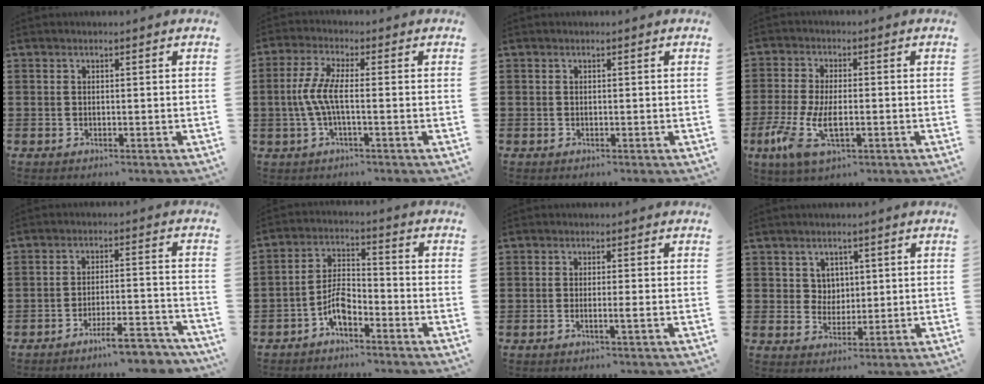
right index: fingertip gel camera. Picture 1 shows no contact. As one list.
[{"total": 5.5, "force": [-0.9, 1.1, 5.3], "torque": [-0.131, -0.012, -0.028]}, {"total": 0.0}, {"total": 8.7, "force": [-2.6, 3.6, 7.5], "torque": [-0.178, -0.019, -0.048]}, {"total": 6.5, "force": [-5.7, 0.2, 3.1], "torque": [-0.046, -0.004, -0.101]}, {"total": 5.3, "force": [-3.4, 2.0, 3.5], "torque": [-0.081, 0.005, -0.068]}, {"total": 1.7, "force": [-0.6, -0.2, 1.6], "torque": [-0.026, -0.005, -0.011]}, {"total": 3.5, "force": [1.6, 3.1, 0.7], "torque": [-0.029, 0.013, 0.029]}]